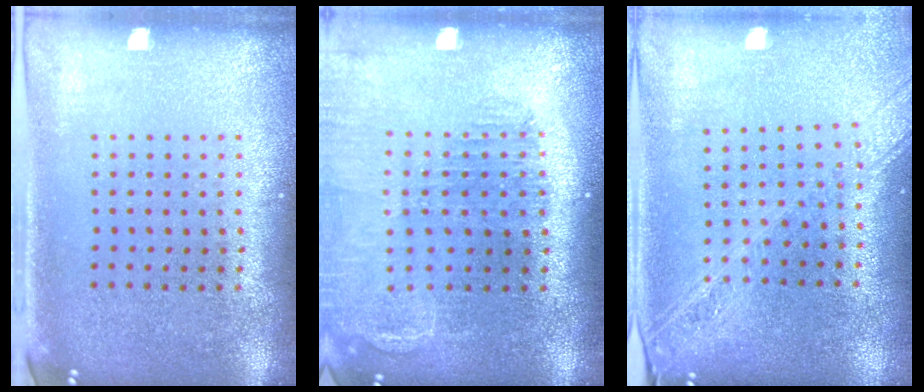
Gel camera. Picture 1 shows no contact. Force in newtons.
{"total": 1.4, "press": 1.4, "slide": 0.1}
{"total": 2.0, "press": 1.8, "slide": 1.0}